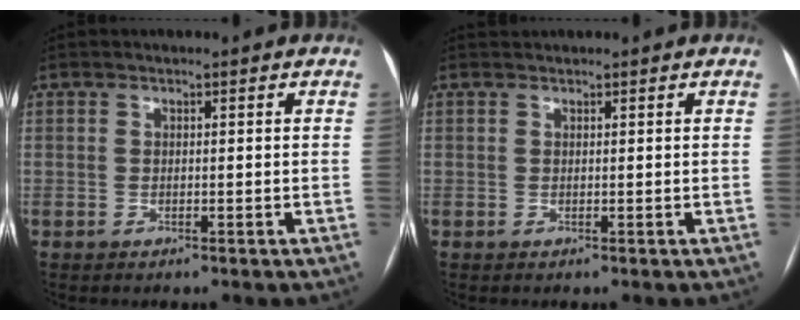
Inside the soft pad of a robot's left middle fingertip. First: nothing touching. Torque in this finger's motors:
{"motor_torque": [0.00, 0.02, 0.00, 0.00]}